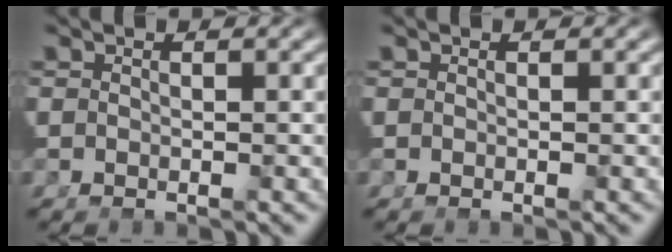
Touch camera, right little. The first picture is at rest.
{"total": 0.0}